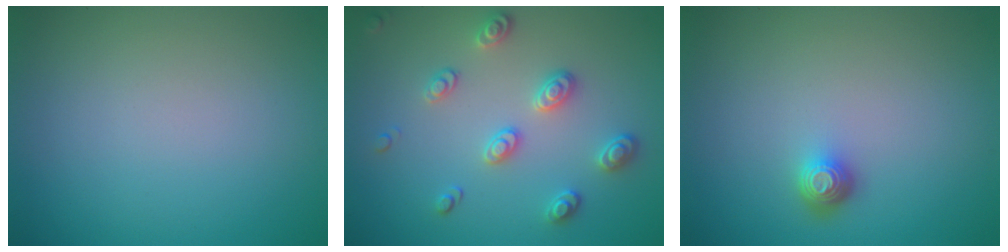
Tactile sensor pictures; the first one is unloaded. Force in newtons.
{"total": 2.8, "press": 2.6, "slide": 1.1}
{"total": 1.6, "press": 1.3, "slide": 1.0}